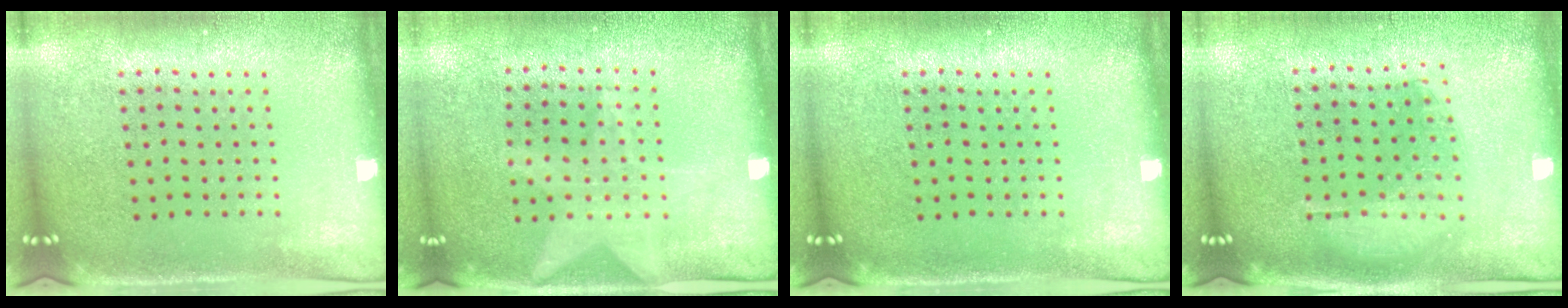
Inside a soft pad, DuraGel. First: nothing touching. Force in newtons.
{"total": 1.2, "press": 0.9, "slide": 0.8}
{"total": 0.0}
{"total": 1.0, "press": 0.9, "slide": 0.4}